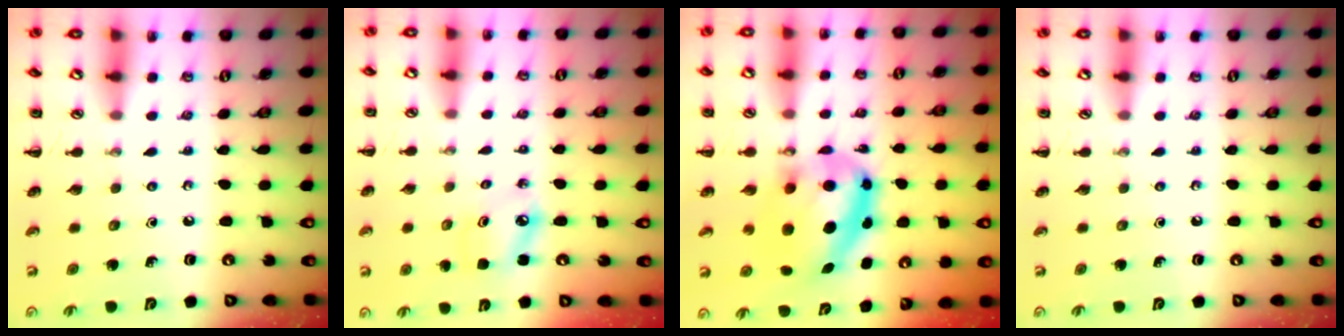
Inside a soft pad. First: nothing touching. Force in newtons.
{"total": 4.9, "press": 4.8, "slide": 1.1}
{"total": 10.4, "press": 10.1, "slide": 2.3}
{"total": 0.0}